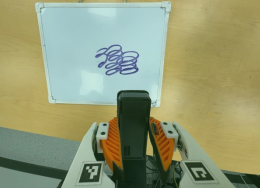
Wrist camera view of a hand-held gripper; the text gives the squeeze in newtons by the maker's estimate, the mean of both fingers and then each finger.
{"total": 4.1, "left": 2.6, "right": 5.7}